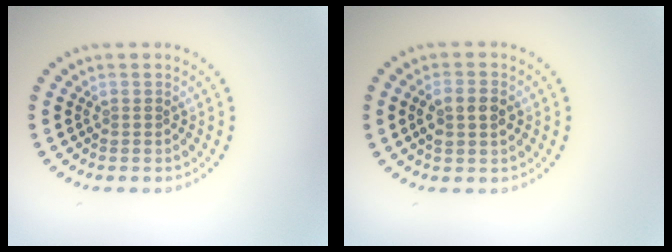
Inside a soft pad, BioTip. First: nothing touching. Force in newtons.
{"total": 2.6, "press": 2.6, "slide": 0.1}